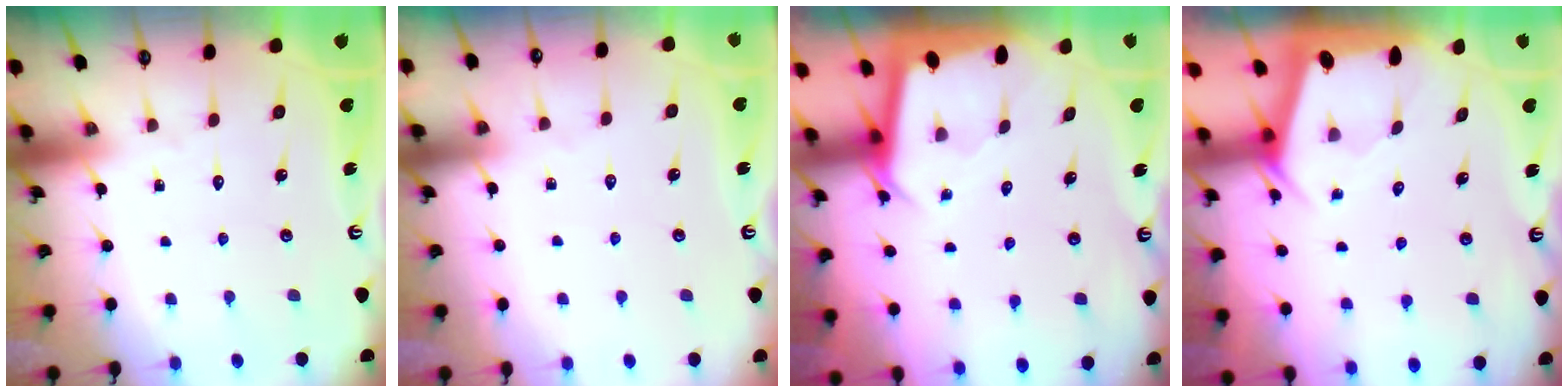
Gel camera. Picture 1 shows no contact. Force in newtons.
{"total": 3.3, "press": 3.2, "slide": 0.5}
{"total": 2.0, "press": 2.0, "slide": 0.0}
{"total": 1.9, "press": 1.8, "slide": 0.3}